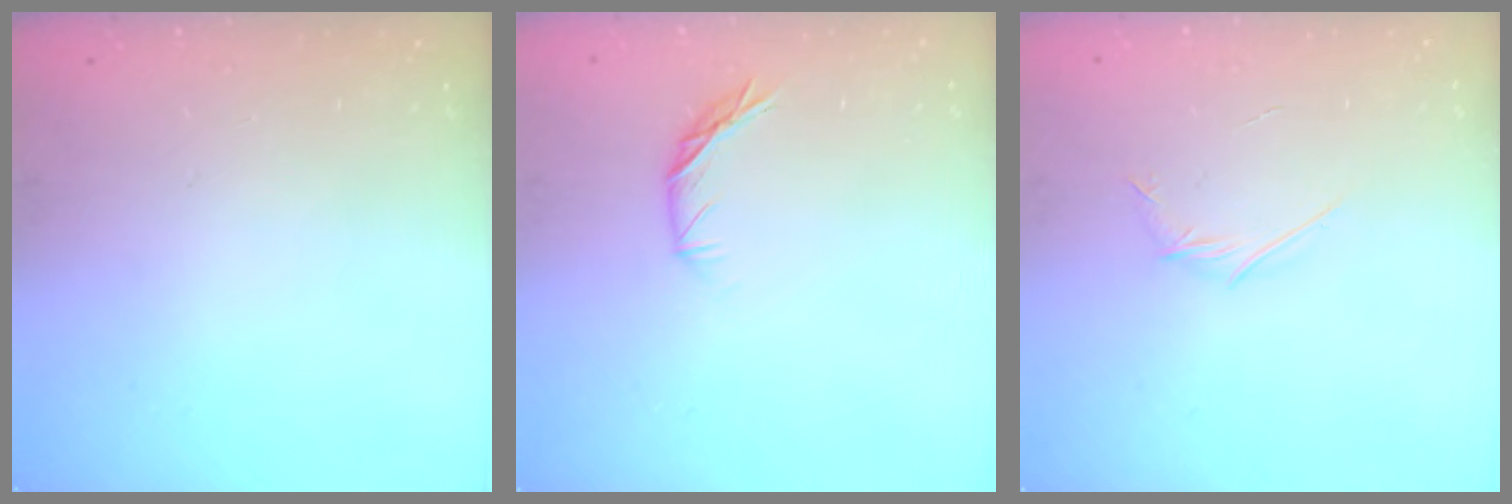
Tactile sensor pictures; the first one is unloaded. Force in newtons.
{"total": 6.4, "press": 6.4, "slide": 0.9}
{"total": 3.4, "press": 3.3, "slide": 0.9}